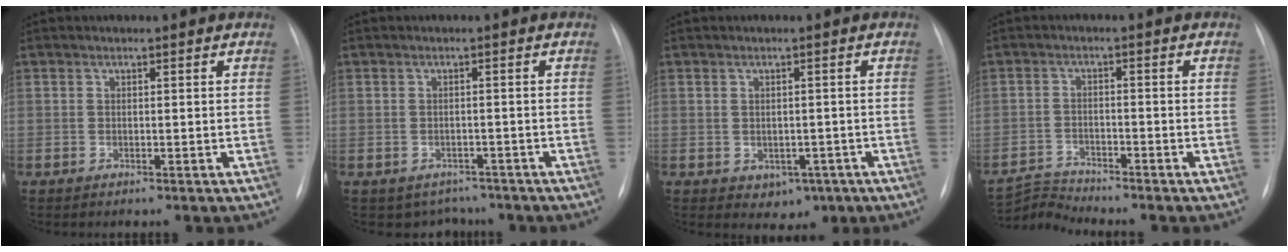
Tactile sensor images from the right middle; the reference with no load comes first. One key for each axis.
{"total": 3.8, "fx": -3.0, "fy": 2.3, "fz": 0.2, "tx": 0.003, "ty": 0.012, "tz": -0.037}
{"total": 3.8, "fx": -1.4, "fy": 2.9, "fz": 2.0, "tx": -0.017, "ty": 0.002, "tz": -0.005}
{"total": 4.3, "fx": -3.8, "fy": -1.4, "fz": -1.5, "tx": 0.025, "ty": -0.014, "tz": -0.070}